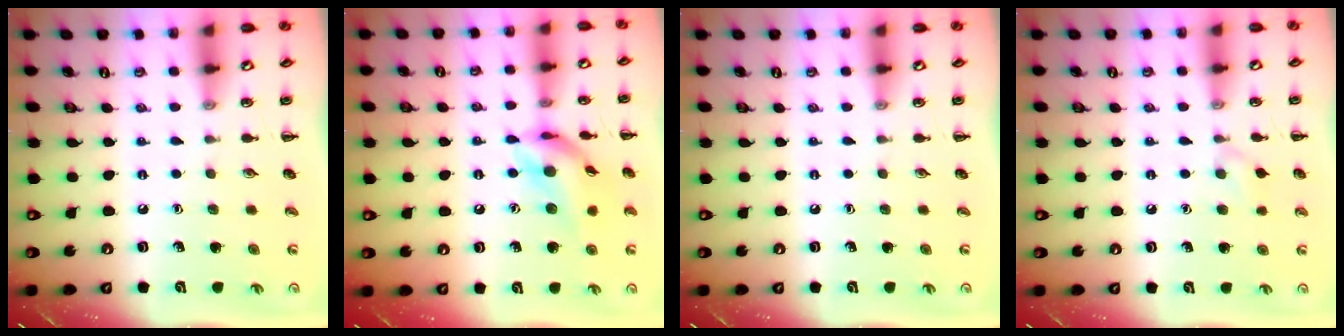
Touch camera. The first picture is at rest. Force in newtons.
{"total": 13.4, "press": 13.2, "slide": 2.3}
{"total": 0.0}
{"total": 4.5, "press": 4.2, "slide": 1.6}